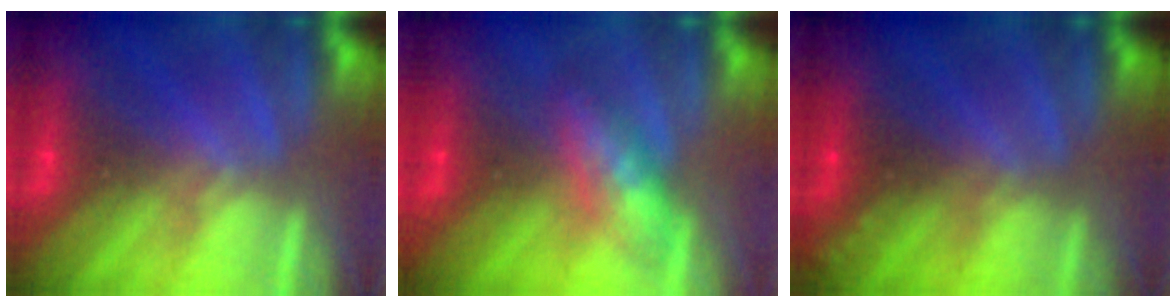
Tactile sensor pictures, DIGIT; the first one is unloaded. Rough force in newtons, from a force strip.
{"total": 4.8}
{"total": 2.3}